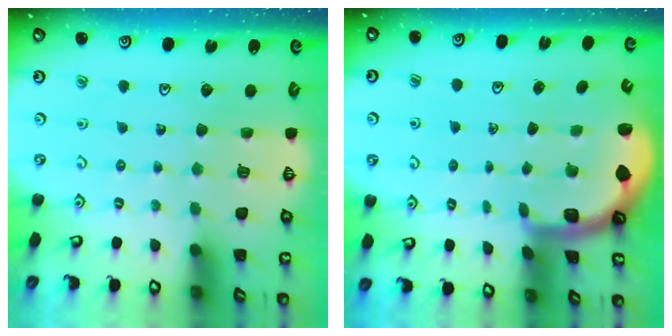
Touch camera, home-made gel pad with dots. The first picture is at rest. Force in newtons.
{"total": 1.6, "press": 1.6, "slide": 0.2}